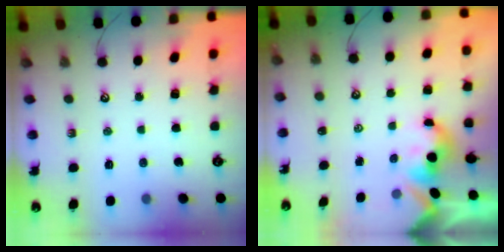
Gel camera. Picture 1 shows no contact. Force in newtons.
{"total": 1.5, "press": 1.5, "slide": 0.2}